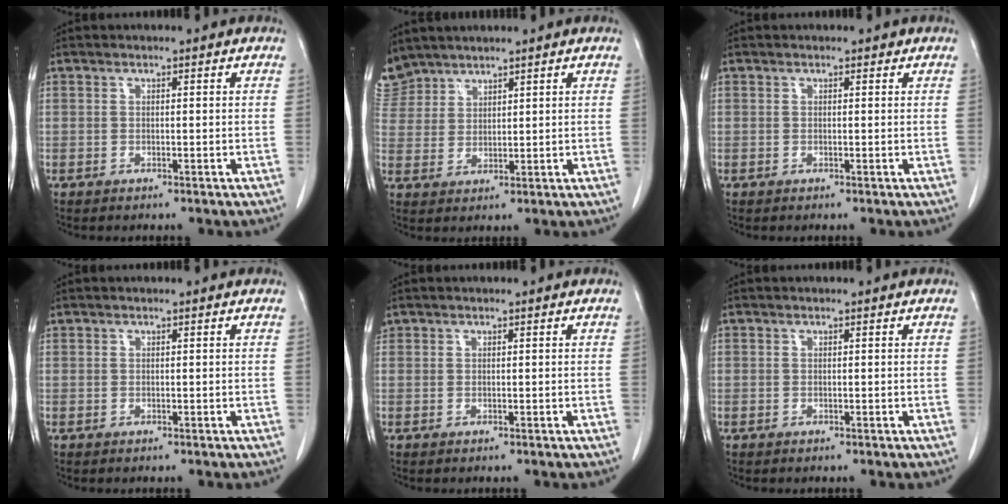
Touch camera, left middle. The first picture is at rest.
{"total": 6.4, "force": [5.7, 2.8, 0.1], "torque": [-0.009, 0.010, 0.125]}
{"total": 0.0}
{"total": 0.0}
{"total": 0.5, "force": [0.4, 0.3, 0.0], "torque": [-0.003, 0.015, 0.009]}
{"total": 0.0}